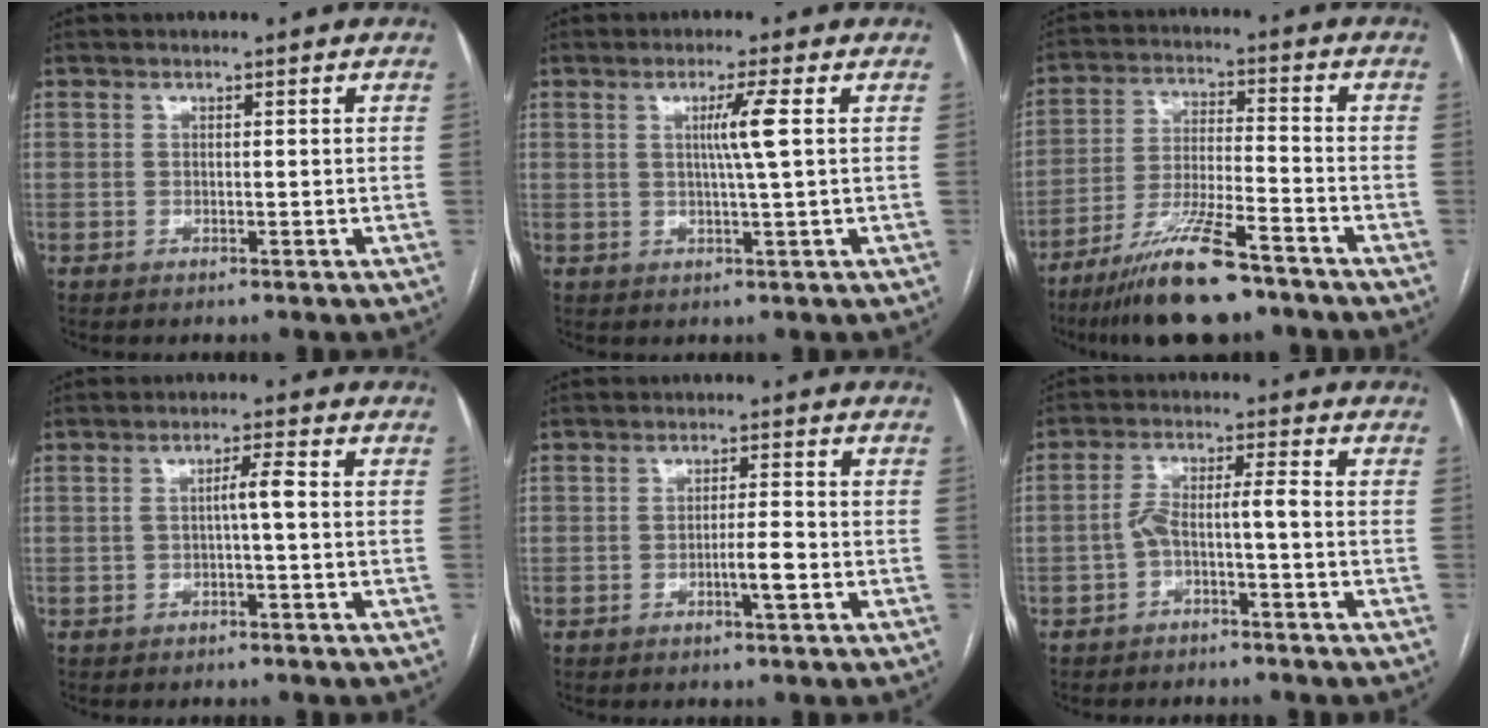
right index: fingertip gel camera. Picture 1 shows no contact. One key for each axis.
{"total": 4.3, "fx": 0.9, "fy": -1.1, "fz": 4.1, "tx": -0.077, "ty": -0.004, "tz": 0.016}
{"total": 13.1, "fx": -9.7, "fy": 1.9, "fz": 8.6, "tx": -0.163, "ty": -0.023, "tz": -0.172}
{"total": 2.8, "fx": -0.1, "fy": 0.0, "fz": 2.8, "tx": -0.048, "ty": 0.004, "tz": -0.002}
{"total": 3.4, "fx": -1.1, "fy": 0.3, "fz": 3.2, "tx": -0.055, "ty": -0.001, "tz": -0.018}
{"total": 4.6, "fx": -1.7, "fy": 0.3, "fz": 4.3, "tx": -0.089, "ty": 0.026, "tz": -0.027}